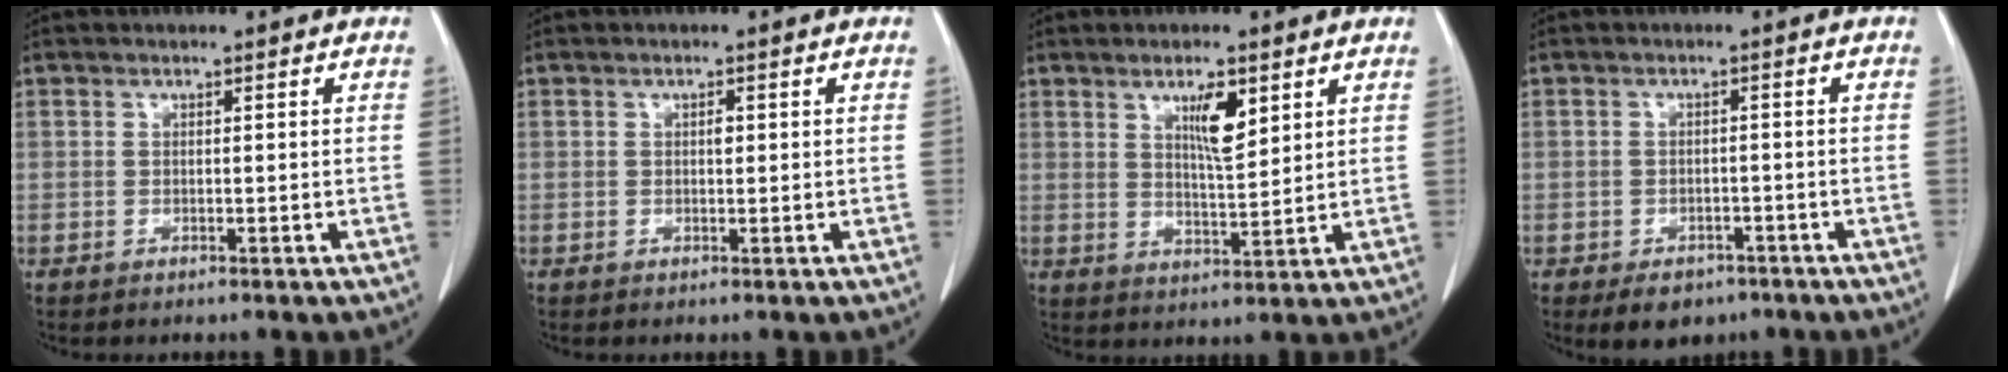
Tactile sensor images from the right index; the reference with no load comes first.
{"total": 0.9, "force": [0.2, 0.4, 0.8], "torque": [-0.014, 0.000, 0.002]}
{"total": 5.8, "force": [2.8, 1.1, 4.9], "torque": [-0.087, -0.005, 0.052]}
{"total": 5.1, "force": [-3.5, 3.2, 2.0], "torque": [-0.021, 0.002, -0.042]}